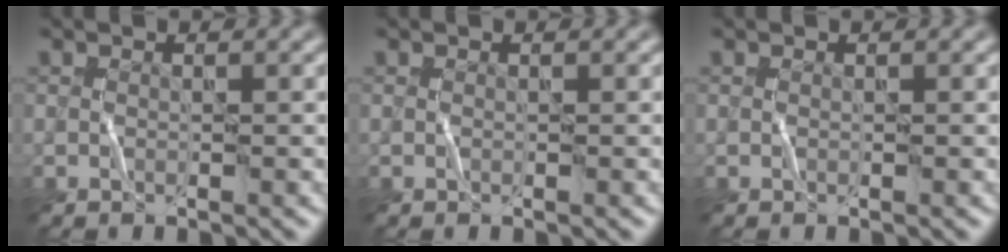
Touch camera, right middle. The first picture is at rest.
{"total": 0.0}
{"total": 0.0}